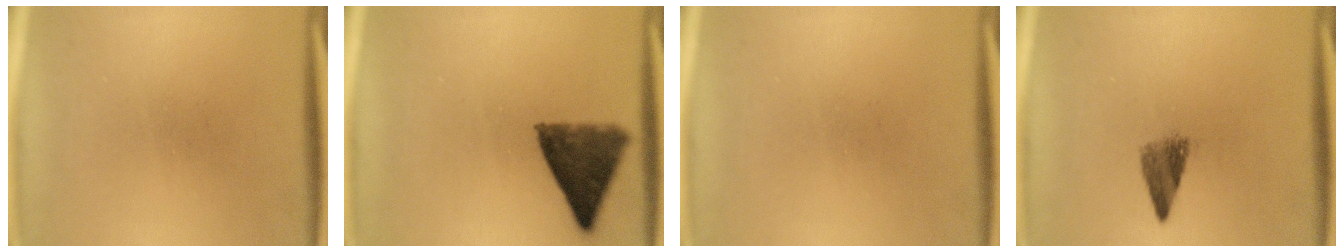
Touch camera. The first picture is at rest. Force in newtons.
{"total": 9.7}
{"total": 0.0}
{"total": 3.5}